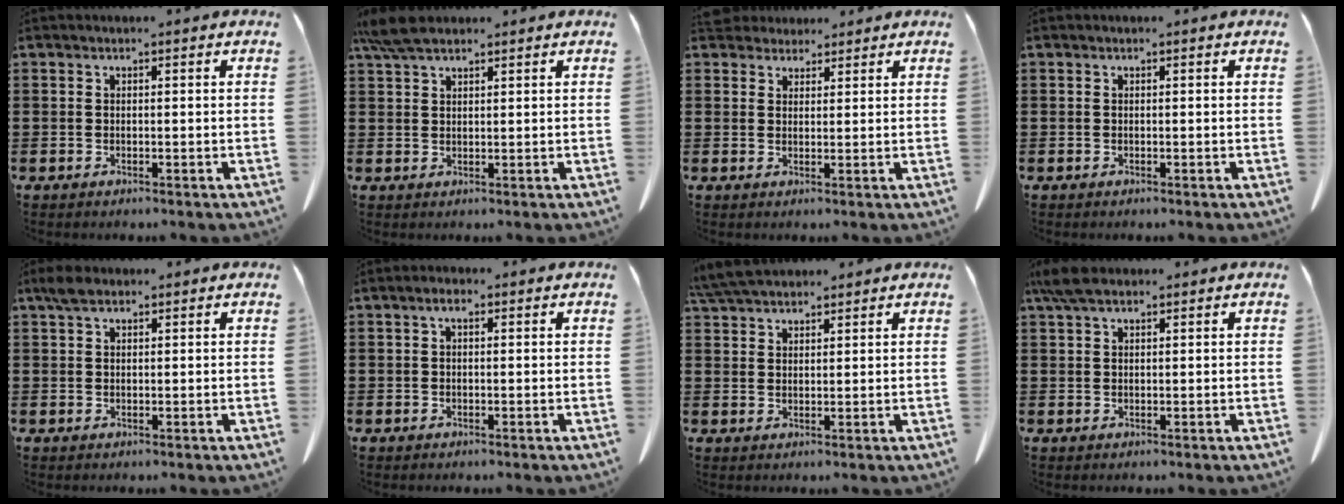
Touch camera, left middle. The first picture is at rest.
{"total": 4.8, "force": [3.7, 1.2, 2.9], "torque": [-0.073, -0.003, 0.068]}
{"total": 3.3, "force": [3.0, 1.2, 0.3], "torque": [-0.007, -0.005, 0.059]}
{"total": 0.0}
{"total": 2.4, "force": [1.6, 1.0, 1.4], "torque": [-0.034, 0.005, 0.031]}
{"total": 1.7, "force": [0.2, 0.8, 1.5], "torque": [-0.032, 0.004, 0.004]}
{"total": 5.4, "force": [4.9, 1.1, 1.9], "torque": [-0.051, -0.008, 0.095]}
{"total": 3.8, "force": [2.4, 1.4, 2.6], "torque": [-0.058, 0.005, 0.047]}